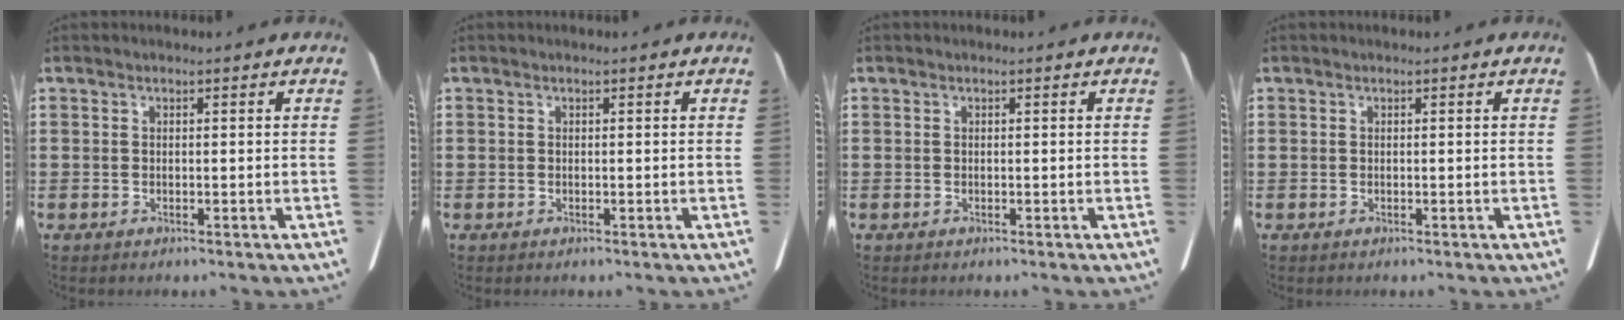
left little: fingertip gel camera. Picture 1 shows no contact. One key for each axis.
{"total": 0.0}
{"total": 0.0}
{"total": 0.0}